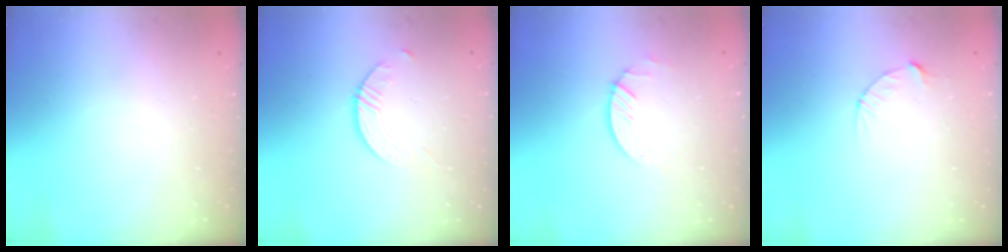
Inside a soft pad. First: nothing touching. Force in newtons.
{"total": 1.7, "press": 1.7, "slide": 0.2}
{"total": 2.0, "press": 2.0, "slide": 0.2}
{"total": 3.7, "press": 3.7, "slide": 0.4}